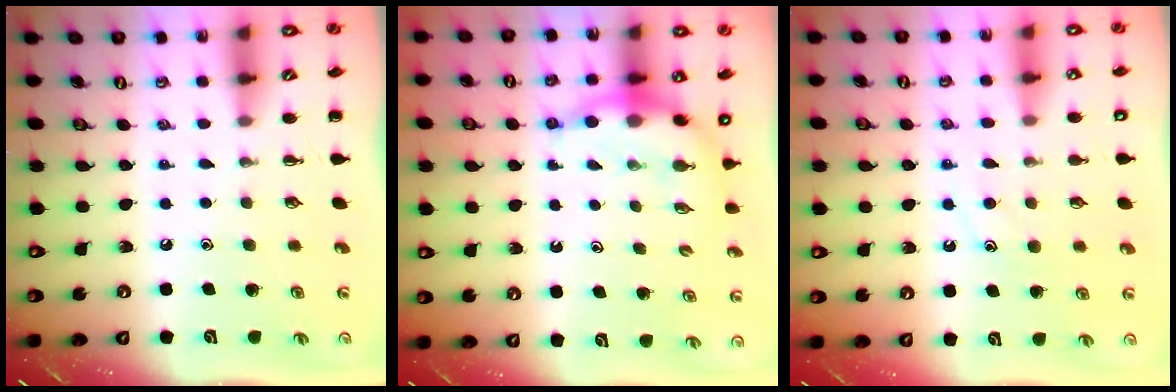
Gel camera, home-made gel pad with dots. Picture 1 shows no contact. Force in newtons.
{"total": 7.7, "press": 7.6, "slide": 0.9}
{"total": 10.1, "press": 10.1, "slide": 0.8}